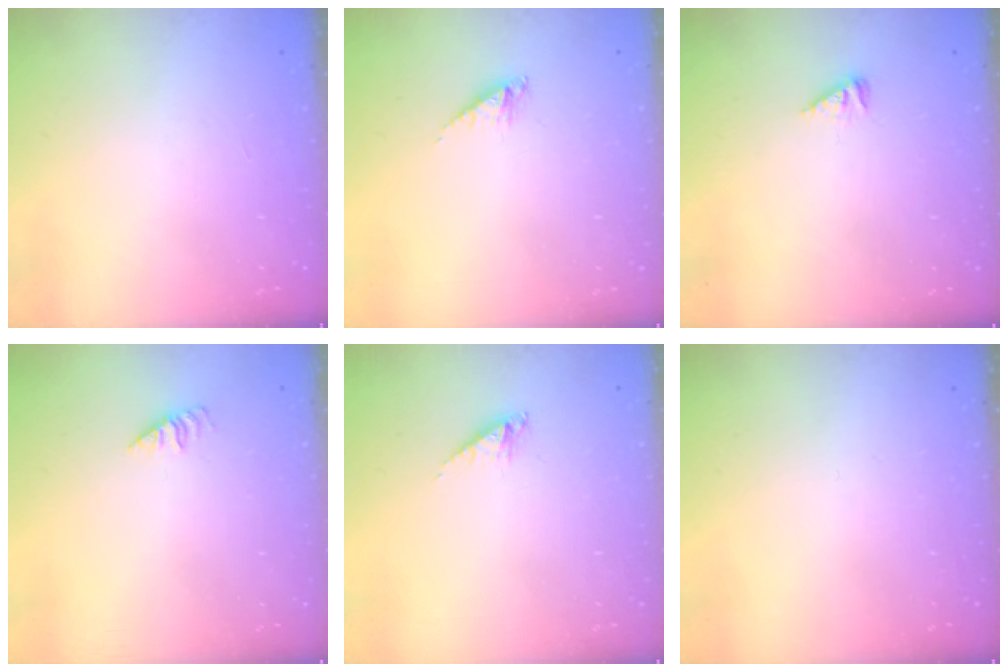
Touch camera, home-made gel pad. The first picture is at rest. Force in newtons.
{"total": 4.2, "press": 4.2, "slide": 0.5}
{"total": 2.5, "press": 2.5, "slide": 0.4}
{"total": 0.6, "press": 0.6, "slide": 0.2}
{"total": 4.2, "press": 4.2, "slide": 0.5}
{"total": 0.0}